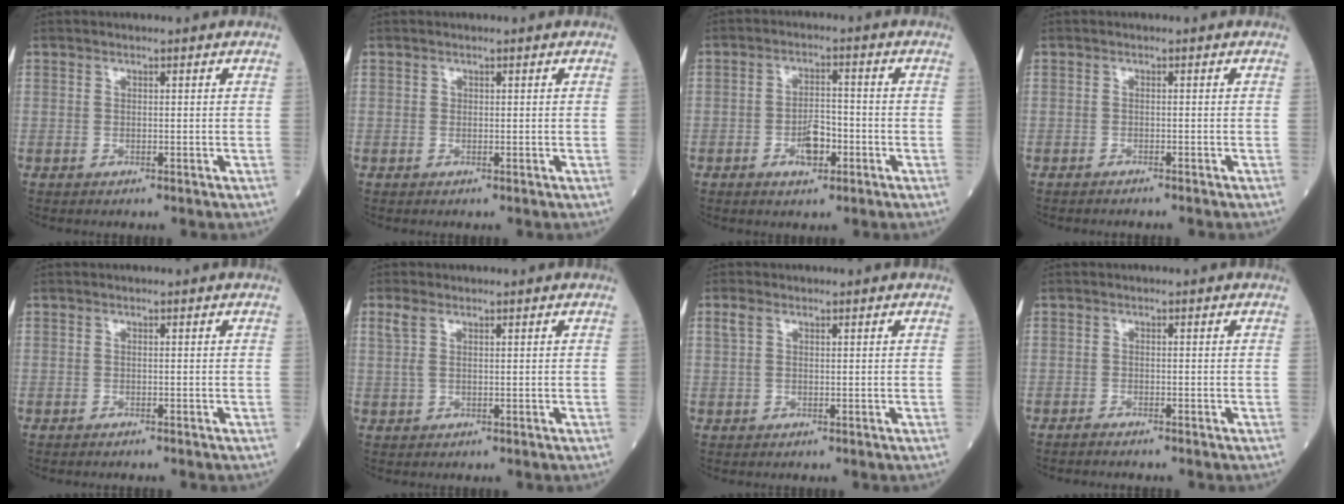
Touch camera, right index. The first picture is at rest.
{"total": 0.0}
{"total": 4.7, "force": [-2.0, 1.9, 3.8], "torque": [-0.069, 0.002, -0.033]}
{"total": 1.9, "force": [-1.8, -0.1, 0.8], "torque": [-0.011, 0.000, -0.022]}
{"total": 1.0, "force": [-0.9, -0.1, 0.5], "torque": [-0.006, 0.000, -0.013]}
{"total": 2.0, "force": [1.0, 0.7, 1.6], "torque": [-0.047, 0.013, 0.027]}
{"total": 1.5, "force": [0.7, 0.7, 1.2], "torque": [-0.034, 0.014, 0.017]}
{"total": 1.6, "force": [-1.5, -0.1, 0.6], "torque": [-0.012, 0.000, -0.021]}